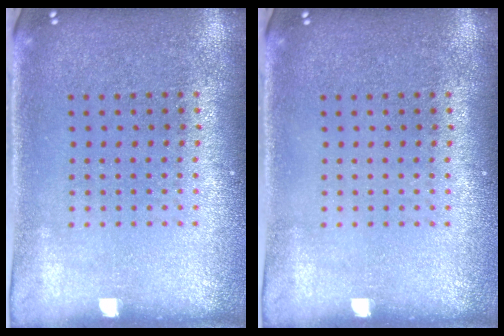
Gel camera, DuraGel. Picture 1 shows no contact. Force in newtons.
{"total": 0.0}